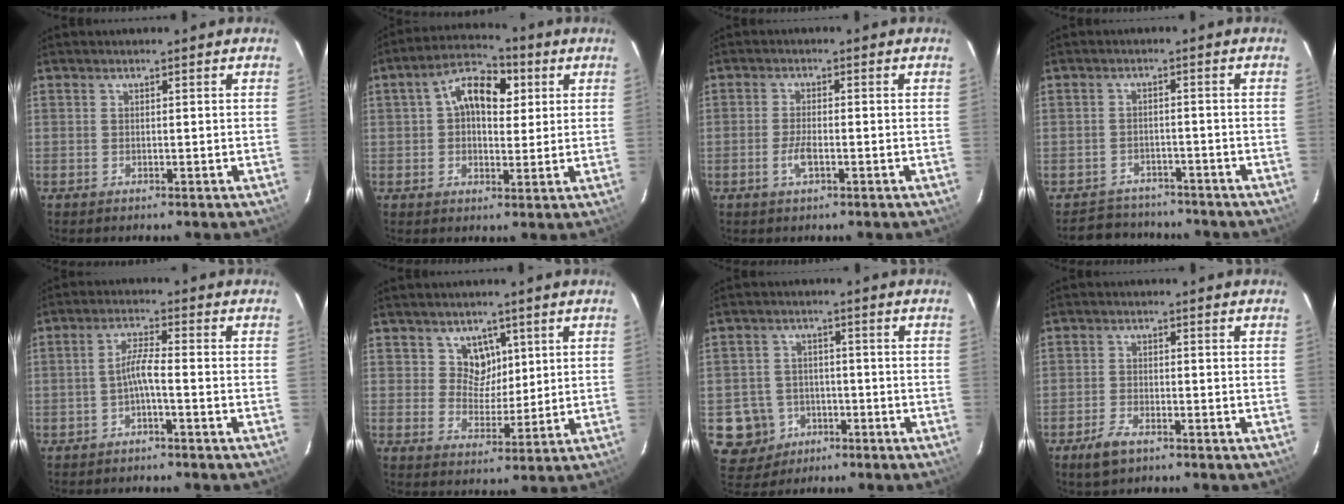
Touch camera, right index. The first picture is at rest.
{"total": 10.2, "force": [2.9, 6.1, 7.6], "torque": [-0.124, 0.033, 0.046]}
{"total": 3.3, "force": [-1.4, 1.0, 2.9], "torque": [-0.064, -0.002, -0.027]}
{"total": 8.3, "force": [-7.3, 3.7, 1.2], "torque": [-0.035, 0.016, -0.098]}
{"total": 3.4, "force": [-1.7, -0.1, 2.9], "torque": [-0.066, 0.009, -0.032]}
{"total": 5.3, "force": [2.5, 4.4, 1.3], "torque": [-0.016, -0.003, 0.048]}
{"total": 8.3, "force": [-3.2, 7.6, 1.0], "torque": [-0.048, 0.024, -0.040]}
{"total": 4.5, "force": [-3.2, 2.0, 2.6], "torque": [-0.069, -0.006, -0.059]}